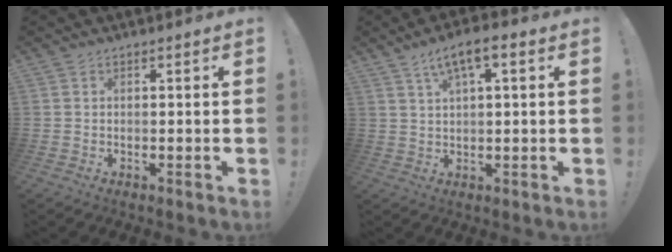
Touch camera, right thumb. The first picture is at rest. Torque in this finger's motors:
{"motor_torque": [-0.17, 0.11, 0.30, 0.52, 0.07]}